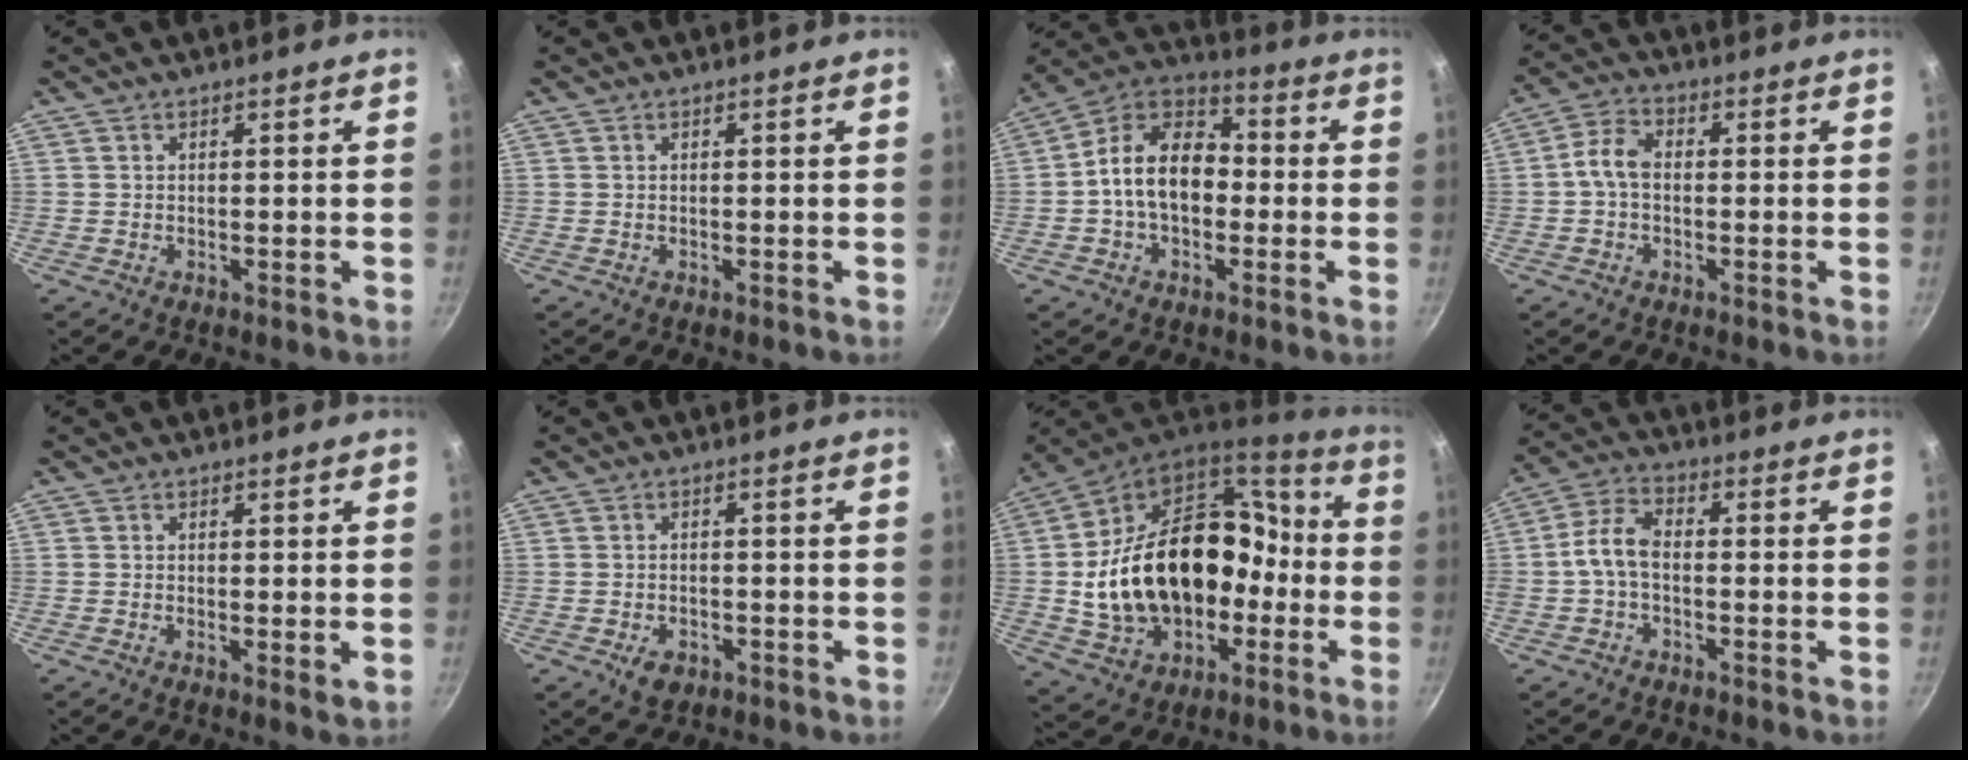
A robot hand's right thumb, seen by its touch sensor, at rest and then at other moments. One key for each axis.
{"total": 0.0}
{"total": 13.7, "fx": -1.4, "fy": 9.4, "fz": 9.8, "tx": -0.130, "ty": 0.044, "tz": -0.044}
{"total": 5.4, "fx": -0.5, "fy": 3.6, "fz": 4.0, "tx": -0.078, "ty": 0.025, "tz": -0.021}
{"total": 1.9, "fx": 0.2, "fy": 0.5, "fz": 1.8, "tx": -0.029, "ty": -0.011, "tz": 0.000}
{"total": 3.6, "fx": -1.6, "fy": 2.4, "fz": 2.2, "tx": -0.035, "ty": 0.009, "tz": -0.019}
{"total": 28.6, "fx": -3.5, "fy": 20.2, "fz": 19.9, "tx": -0.312, "ty": 0.077, "tz": -0.035}
{"total": 6.6, "fx": -1.2, "fy": 3.8, "fz": 5.3, "tx": -0.108, "ty": 0.032, "tz": -0.033}